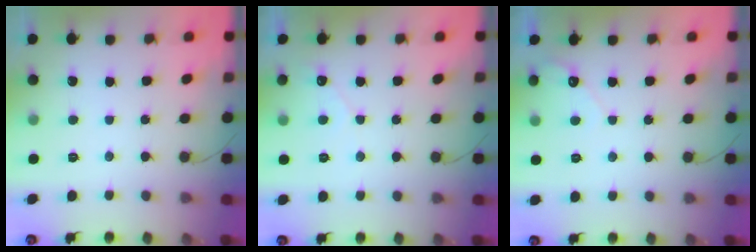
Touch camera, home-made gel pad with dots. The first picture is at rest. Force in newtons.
{"total": 2.9, "press": 2.9, "slide": 0.1}
{"total": 3.5, "press": 3.5, "slide": 0.2}